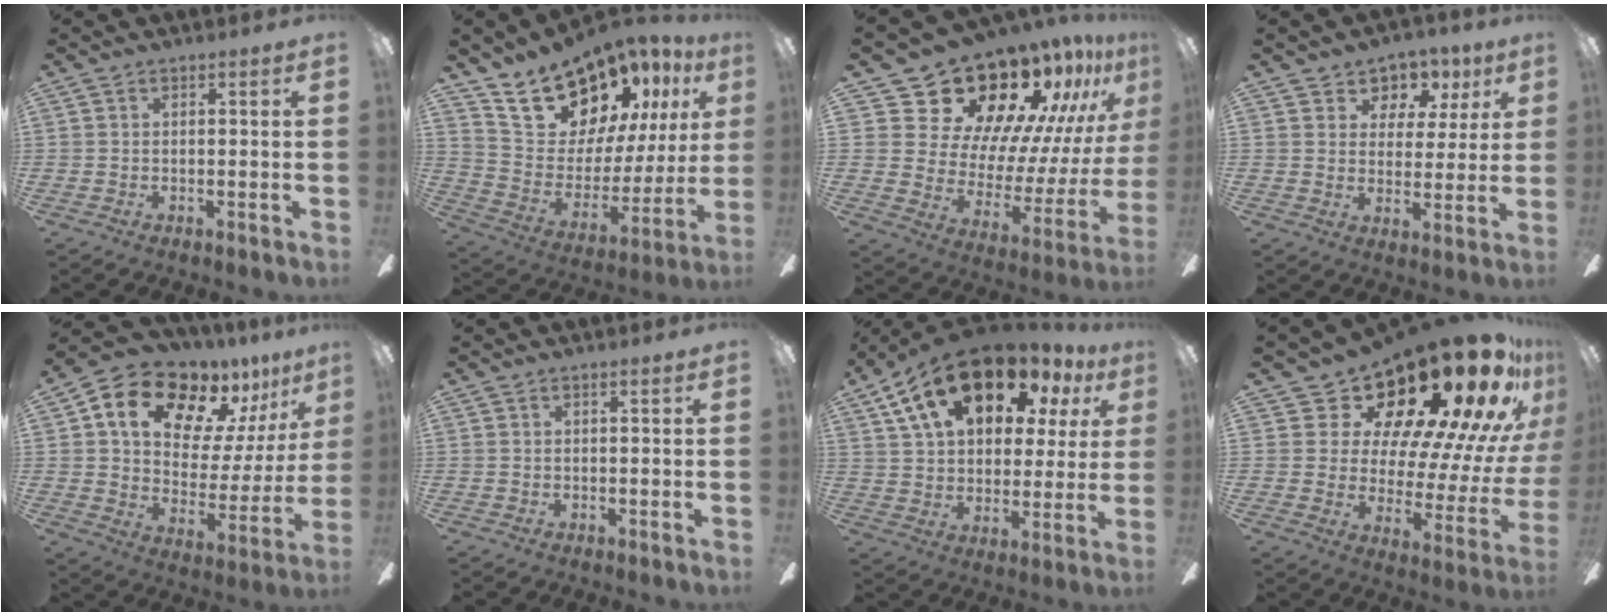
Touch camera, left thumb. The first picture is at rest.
{"total": 20.2, "force": [15.6, 10.7, 6.9], "torque": [-0.123, -0.107, 0.300]}
{"total": 23.5, "force": [19.2, 10.7, 8.4], "torque": [-0.131, -0.146, 0.354]}
{"total": 6.5, "force": [3.8, 5.1, 1.4], "torque": [-0.015, -0.031, 0.069]}
{"total": 16.5, "force": [11.7, 9.2, 7.2], "torque": [-0.125, -0.078, 0.203]}
{"total": 0.0}
{"total": 20.8, "force": [12.8, 10.9, 12.2], "torque": [-0.214, -0.060, 0.223]}
{"total": 25.2, "force": [18.9, 9.8, 13.5], "torque": [-0.188, -0.163, 0.330]}